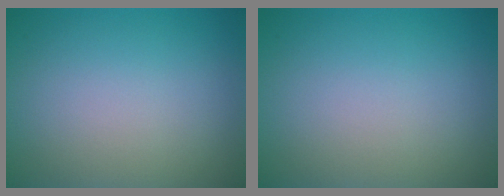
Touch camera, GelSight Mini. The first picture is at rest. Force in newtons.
{"total": 0.0}